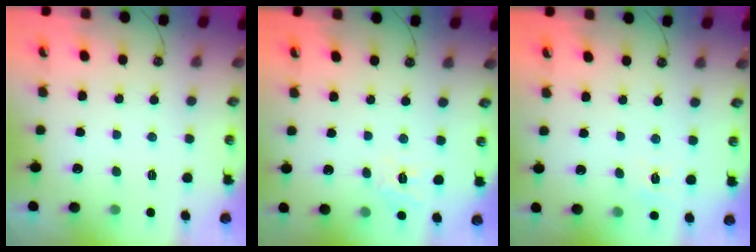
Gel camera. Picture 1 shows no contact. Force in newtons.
{"total": 7.5, "press": 7.4, "slide": 0.5}
{"total": 5.6, "press": 5.5, "slide": 0.6}